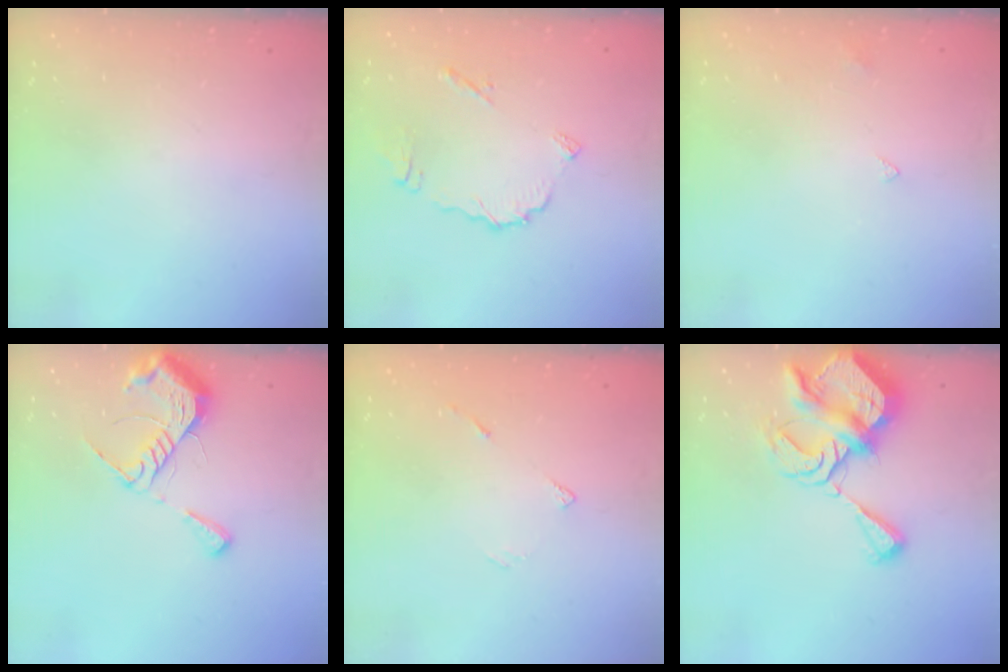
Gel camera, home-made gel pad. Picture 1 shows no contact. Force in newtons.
{"total": 7.4, "press": 7.4, "slide": 0.1}
{"total": 2.8, "press": 2.8, "slide": 0.5}
{"total": 11.3, "press": 11.3, "slide": 0.8}
{"total": 4.0, "press": 4.0, "slide": 0.6}
{"total": 10.7, "press": 10.6, "slide": 1.0}